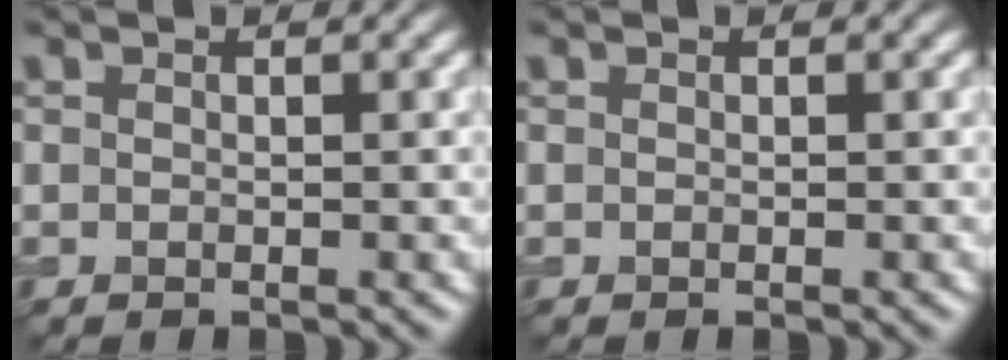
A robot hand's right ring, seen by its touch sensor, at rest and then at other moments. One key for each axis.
{"total": 0.0}